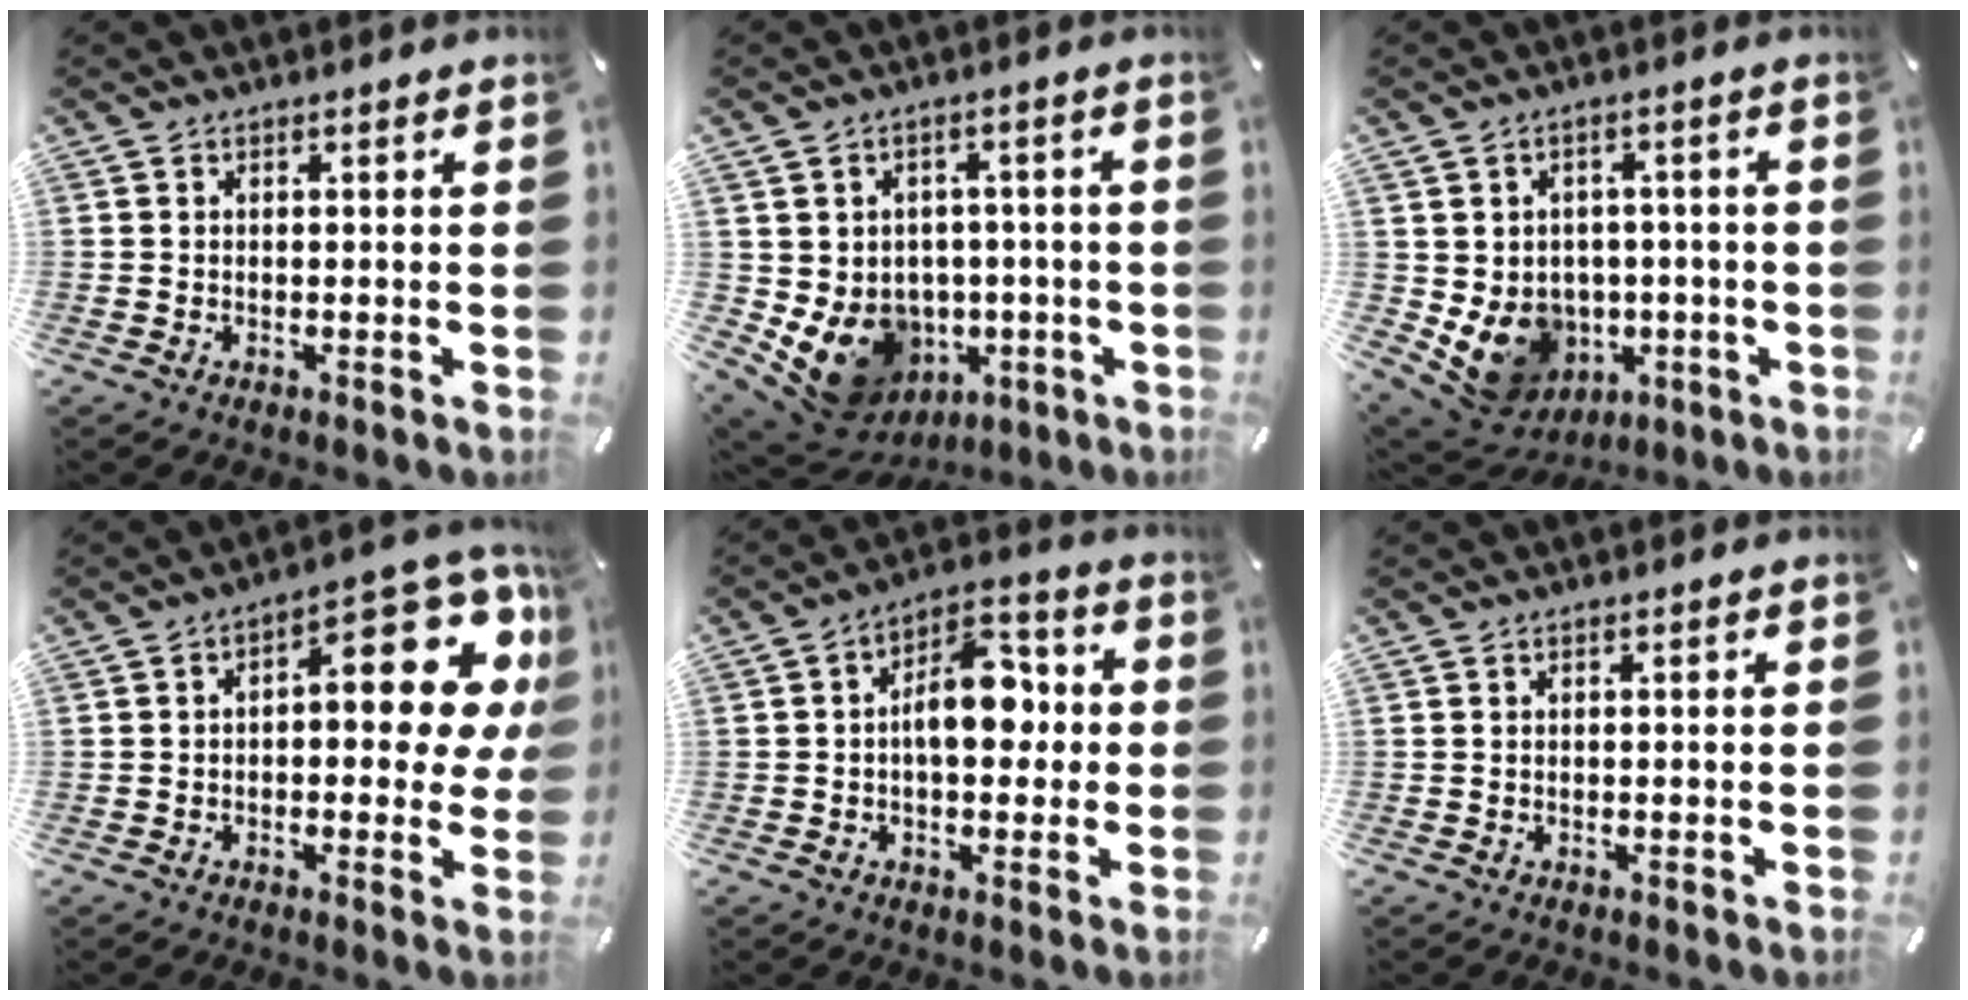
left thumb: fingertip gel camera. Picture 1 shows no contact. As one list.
[{"total": 10.8, "force": [-2.8, 9.5, 4.3], "torque": [-0.083, -0.006, -0.036]}, {"total": 10.2, "force": [-1.8, 9.4, 3.6], "torque": [-0.068, -0.004, -0.021]}, {"total": 14.8, "force": [4.6, 6.8, 12.3], "torque": [-0.142, -0.046, 0.068]}, {"total": 11.6, "force": [0.1, 6.8, 9.3], "torque": [-0.123, 0.002, -0.003]}, {"total": 0.0}]